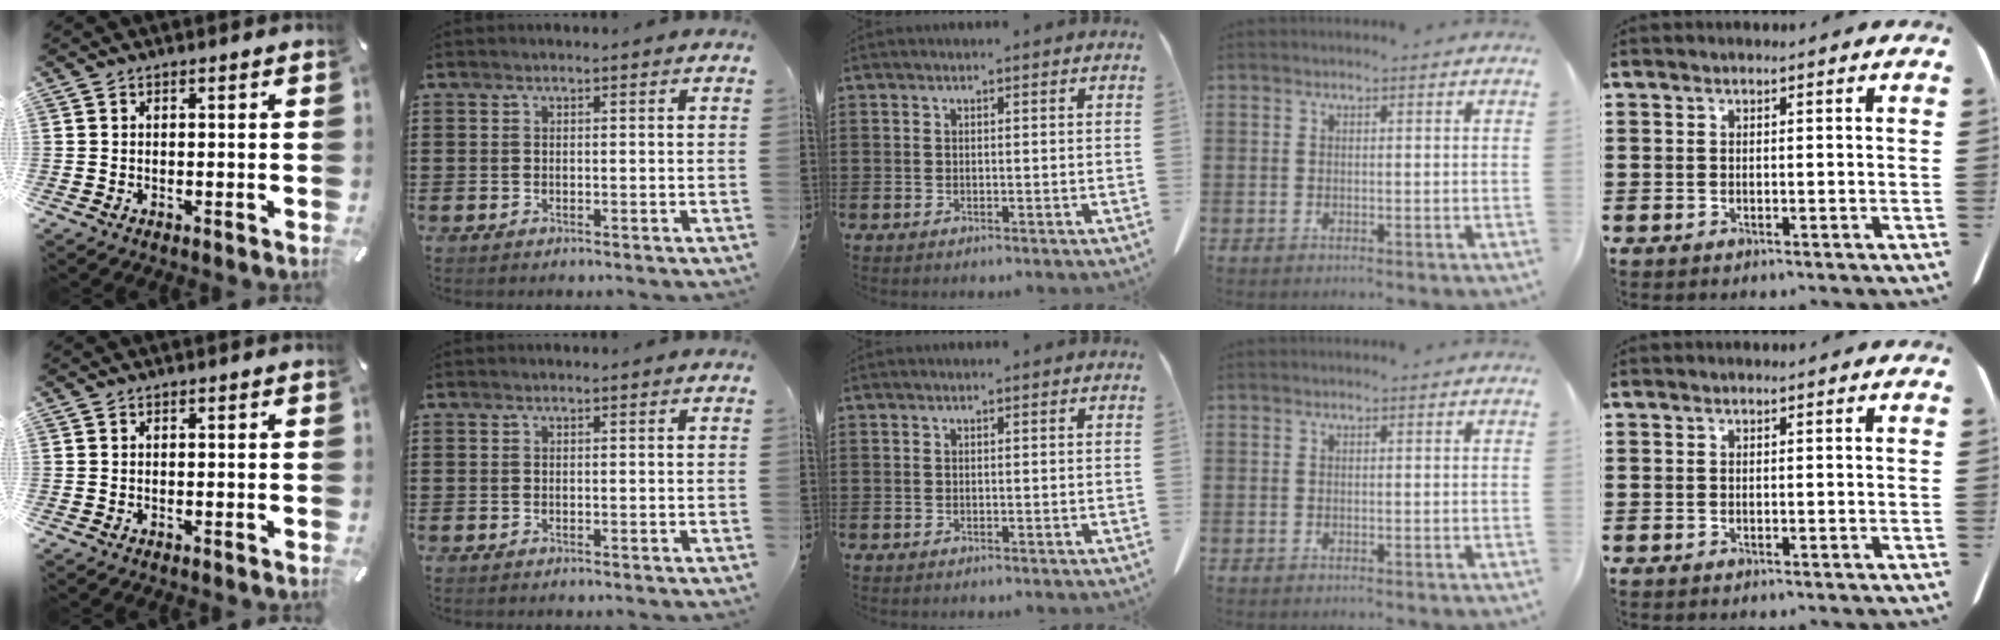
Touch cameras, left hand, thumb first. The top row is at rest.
{}